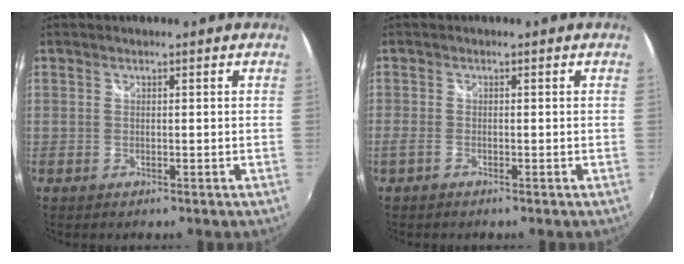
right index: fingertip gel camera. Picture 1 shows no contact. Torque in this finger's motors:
{"motor_torque": [0.22, -0.15, 0.12, 0.03]}